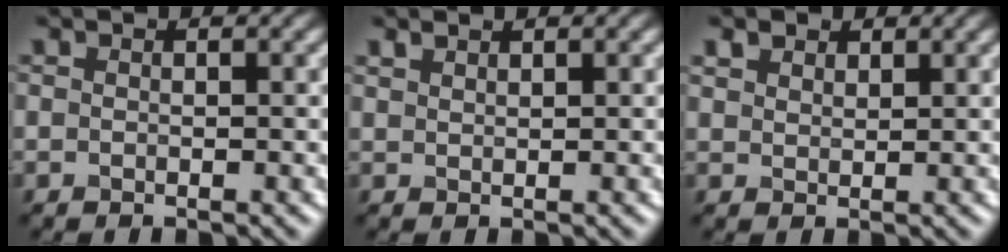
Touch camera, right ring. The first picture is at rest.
{"total": 0.9, "force": [0.9, 0.2, 0.2], "torque": [-0.004, 0.000, 0.019]}
{"total": 1.8, "force": [1.5, 1.0, 0.4], "torque": [-0.015, -0.003, 0.031]}